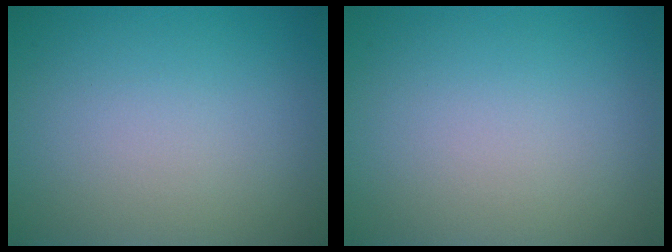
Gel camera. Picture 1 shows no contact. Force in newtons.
{"total": 0.0}